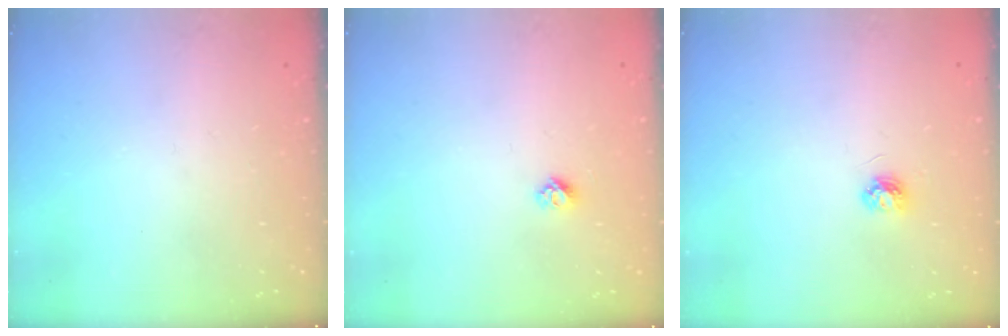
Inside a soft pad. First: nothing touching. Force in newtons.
{"total": 4.5, "press": 4.4, "slide": 0.5}
{"total": 3.9, "press": 3.9, "slide": 0.4}